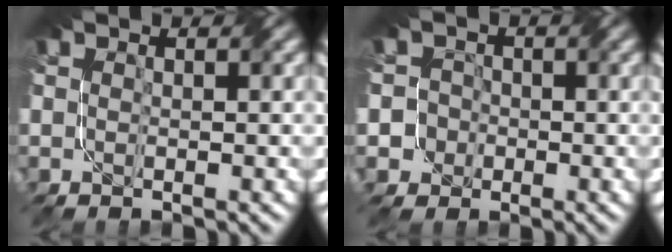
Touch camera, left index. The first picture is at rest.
{"total": 3.7, "force": [-1.5, 3.3, 0.5], "torque": [0.008, 0.018, -0.050]}